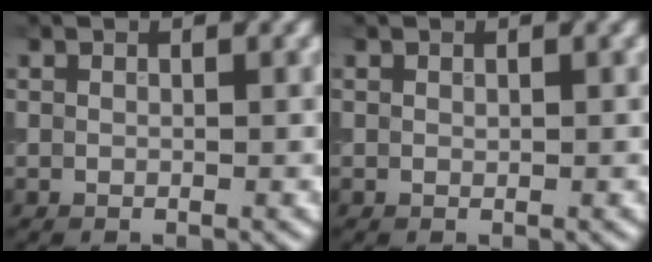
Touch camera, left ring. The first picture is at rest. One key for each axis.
{"total": 0.0}